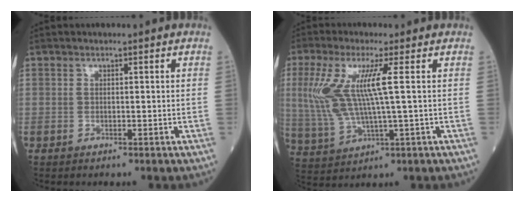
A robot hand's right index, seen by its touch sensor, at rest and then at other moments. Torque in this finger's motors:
{"motor_torque": [0.34, 0.20, 0.42, 0.21]}